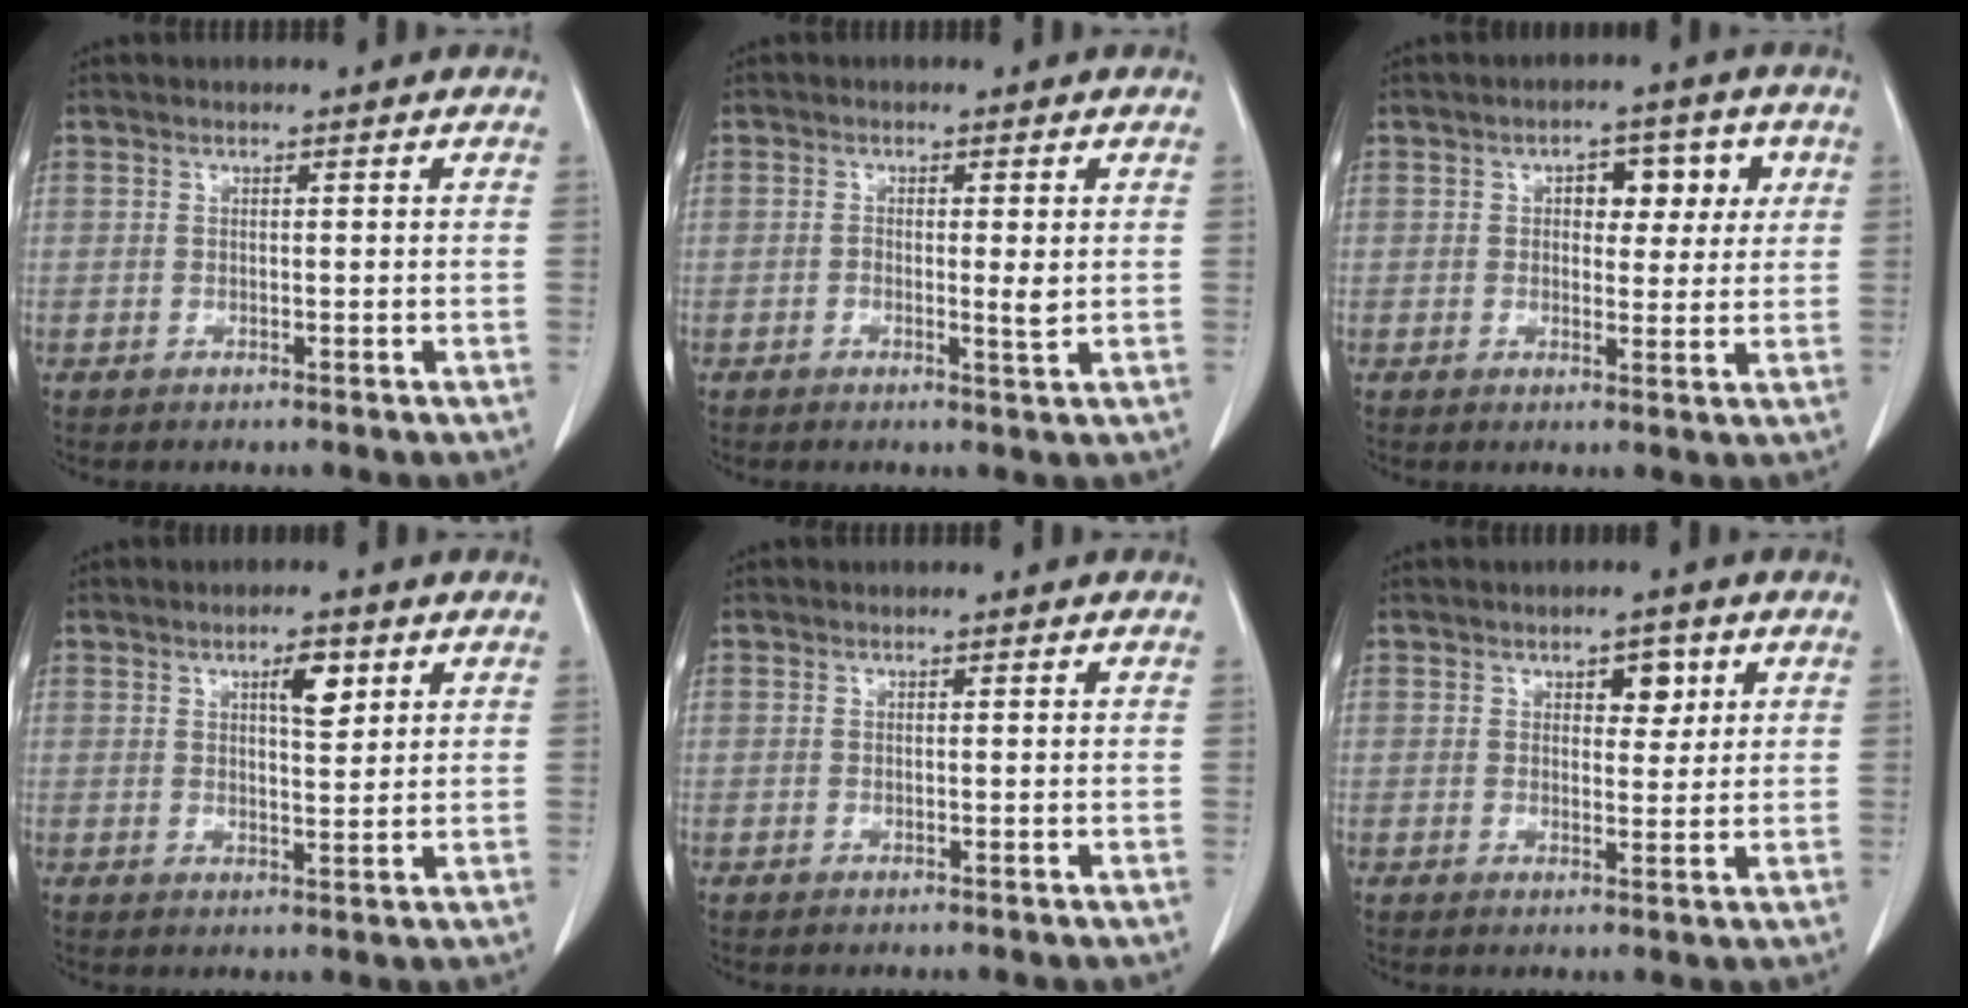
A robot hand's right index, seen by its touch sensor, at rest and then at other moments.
{"total": 2.4, "force": [-0.1, 0.5, 2.3], "torque": [-0.037, -0.003, -0.002]}
{"total": 5.8, "force": [1.8, 3.3, 4.5], "torque": [-0.051, 0.016, 0.024]}
{"total": 4.2, "force": [2.0, 1.1, 3.5], "torque": [-0.058, -0.001, 0.034]}
{"total": 0.0}
{"total": 3.3, "force": [1.5, 1.7, 2.3], "torque": [-0.028, 0.002, 0.022]}